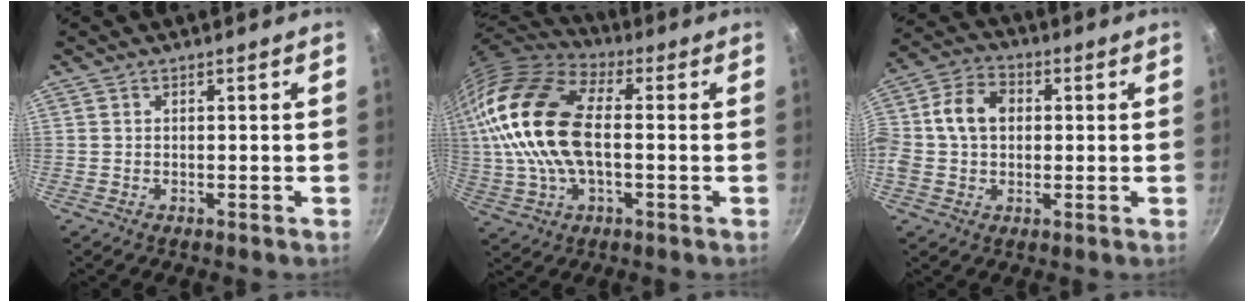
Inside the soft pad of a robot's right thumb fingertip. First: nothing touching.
{"total": 21.9, "force": [1.5, 12.2, 18.1], "torque": [-0.362, 0.026, 0.018]}
{"total": 11.4, "force": [1.2, 8.4, 7.7], "torque": [-0.131, 0.023, -0.001]}